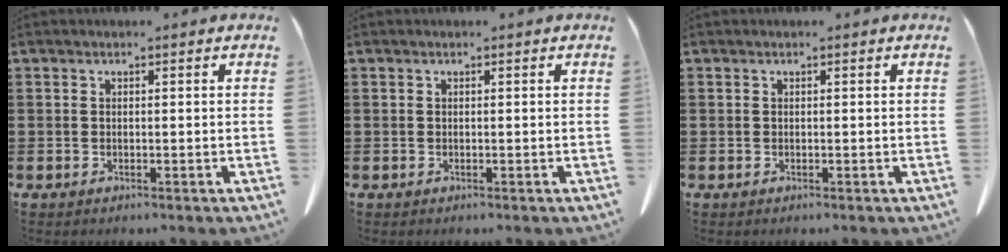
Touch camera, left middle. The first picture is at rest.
{"total": 0.0}
{"total": 0.0}